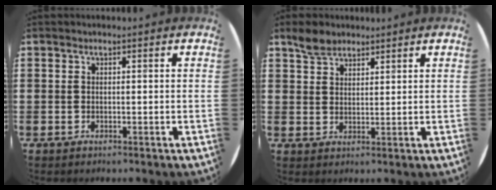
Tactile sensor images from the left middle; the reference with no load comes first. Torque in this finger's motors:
{"motor_torque": [0.44, -0.47, -0.10, -0.04]}